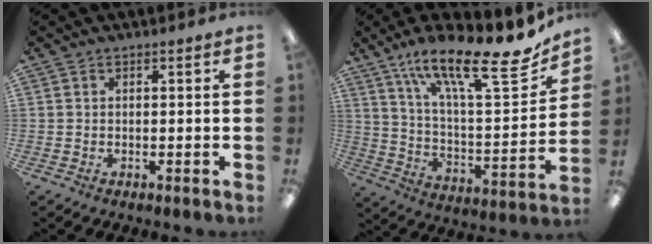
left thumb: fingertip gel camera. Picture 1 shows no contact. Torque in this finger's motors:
{"motor_torque": [0.48, 0.22, 1.42, -1.36, 0.37]}